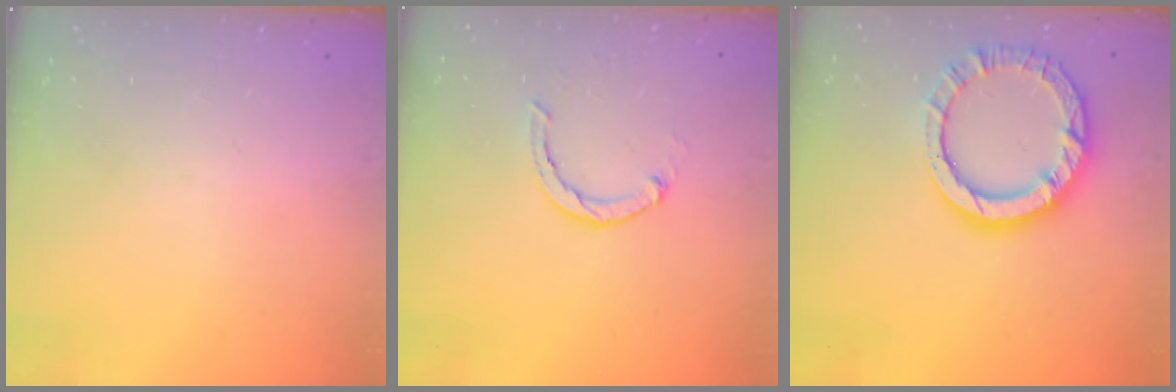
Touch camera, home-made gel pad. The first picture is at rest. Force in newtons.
{"total": 2.4, "press": 2.4, "slide": 0.4}
{"total": 11.5, "press": 11.5, "slide": 0.9}